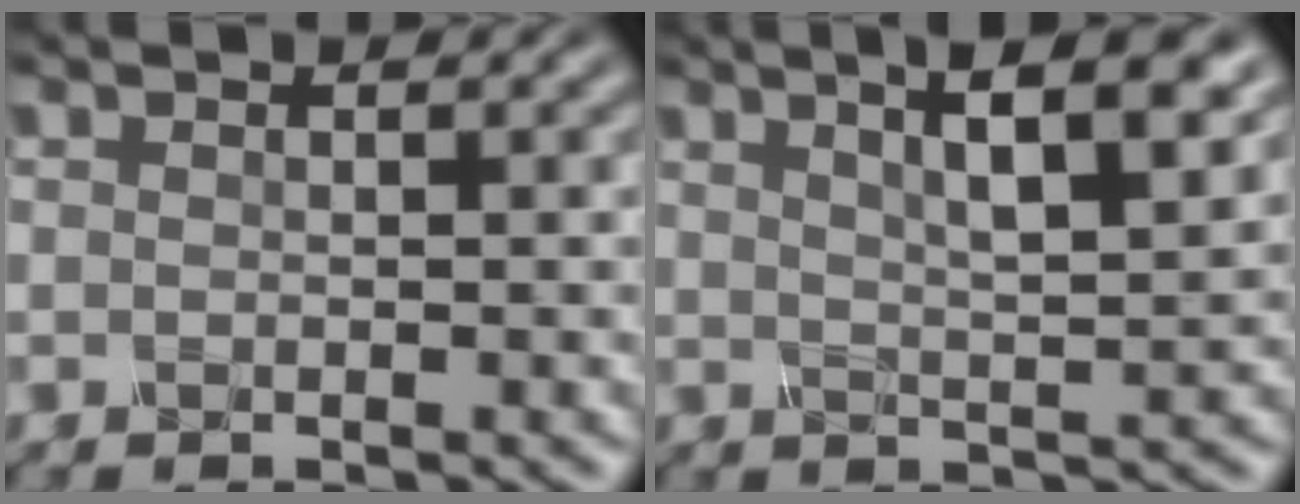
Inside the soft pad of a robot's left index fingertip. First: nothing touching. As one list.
[{"total": 7.9, "force": [3.9, 2.1, 6.5], "torque": [-0.069, 0.029, 0.039]}]